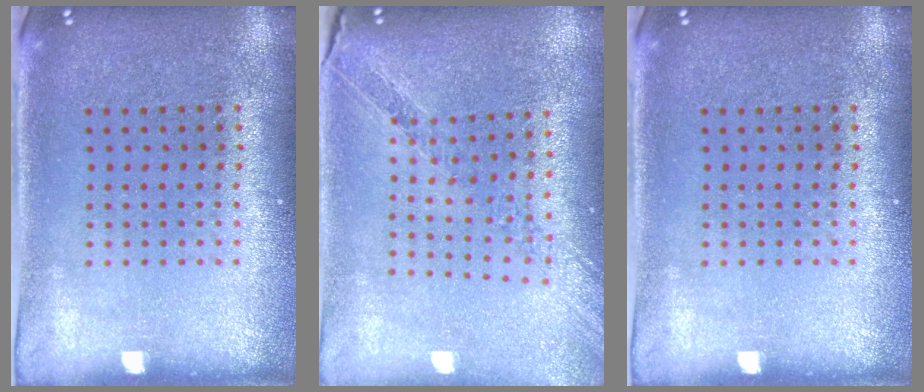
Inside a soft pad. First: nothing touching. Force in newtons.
{"total": 1.1, "press": 1.1, "slide": 0.1}
{"total": 0.0}